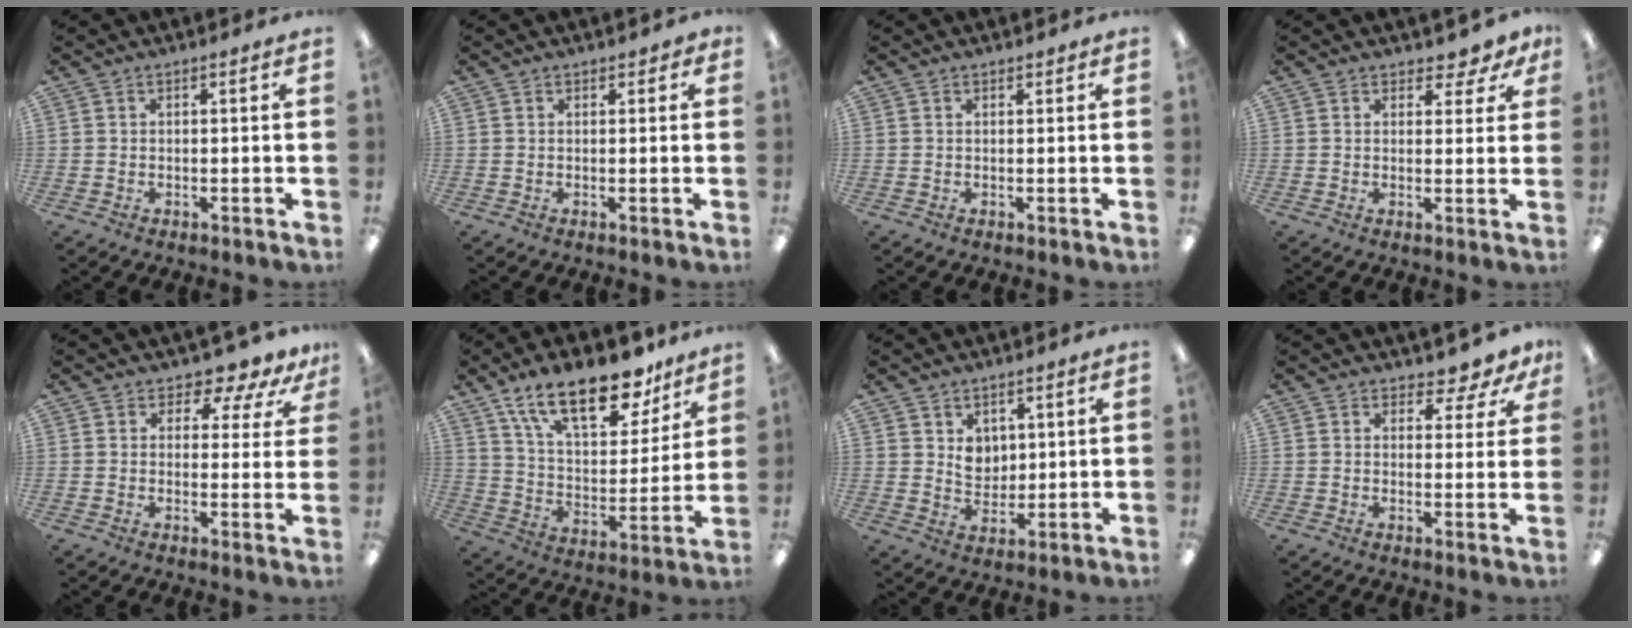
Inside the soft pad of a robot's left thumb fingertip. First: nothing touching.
{"total": 1.0, "force": [0.6, 0.8, 0.4], "torque": [0.000, 0.001, 0.008]}
{"total": 0.6, "force": [0.5, 0.4, 0.1], "torque": [0.006, -0.001, 0.007]}
{"total": 3.4, "force": [2.2, 2.2, 1.2], "torque": [-0.005, -0.006, 0.037]}
{"total": 6.2, "force": [5.2, 2.5, 2.3], "torque": [-0.035, -0.037, 0.091]}
{"total": 21.8, "force": [14.7, 9.3, 13.2], "torque": [-0.214, -0.078, 0.252]}
{"total": 5.5, "force": [3.1, 4.3, 1.4], "torque": [-0.014, -0.015, 0.052]}
{"total": 4.6, "force": [3.8, 2.1, 1.5], "torque": [-0.009, -0.026, 0.063]}